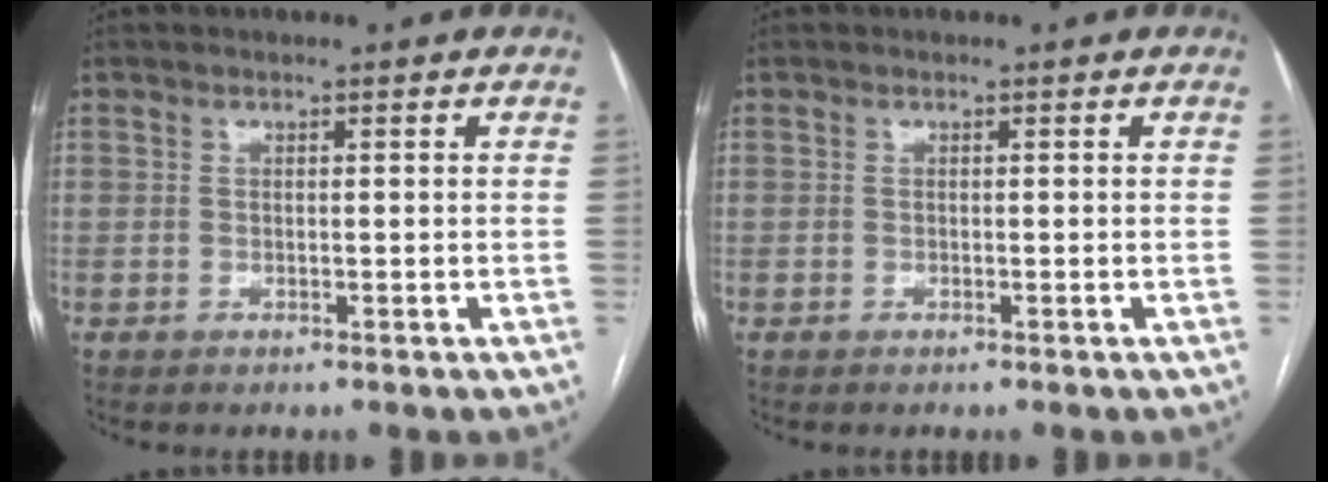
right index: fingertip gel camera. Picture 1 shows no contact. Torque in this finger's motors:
{"motor_torque": [-0.05, -0.06, -0.03, -0.03]}